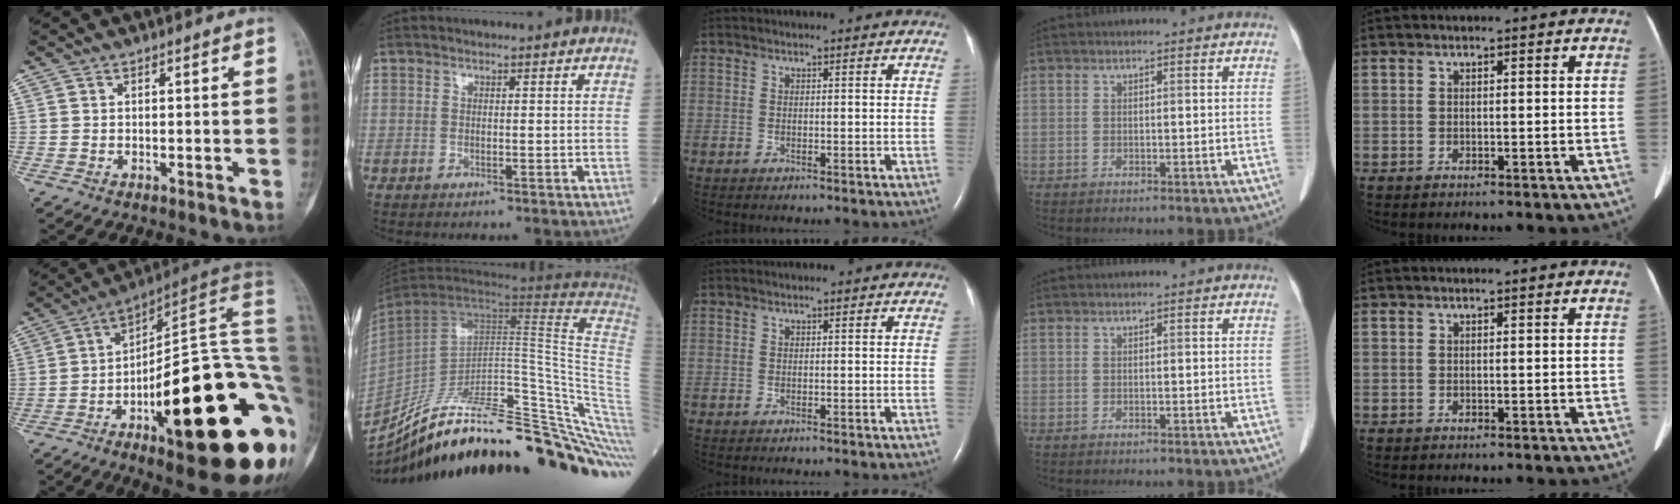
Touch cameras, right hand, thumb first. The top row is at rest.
{"thumb": {"total": 33.2, "force": [-8.4, 9.1, 30.8], "torque": [-0.339, 0.052, -0.115]}, "index": {"total": 38.0, "force": [-28.2, 4.3, 25.1], "torque": [-0.259, -0.037, -0.391]}}